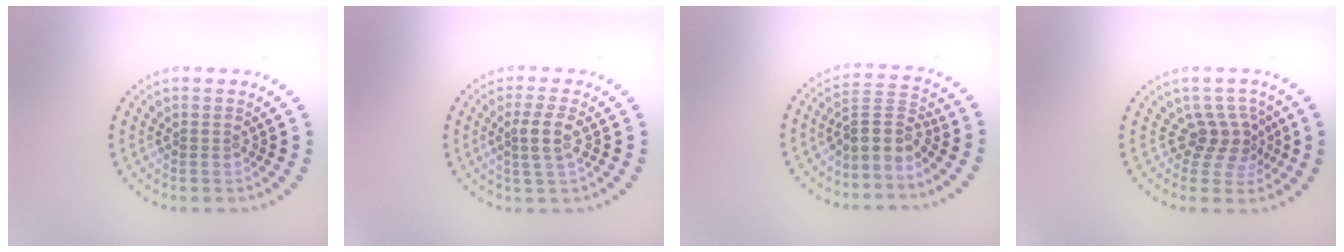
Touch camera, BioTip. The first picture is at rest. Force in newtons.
{"total": 2.5, "press": 2.1, "slide": 1.2}
{"total": 2.9, "press": 2.0, "slide": 2.1}
{"total": 2.8, "press": 1.9, "slide": 2.0}